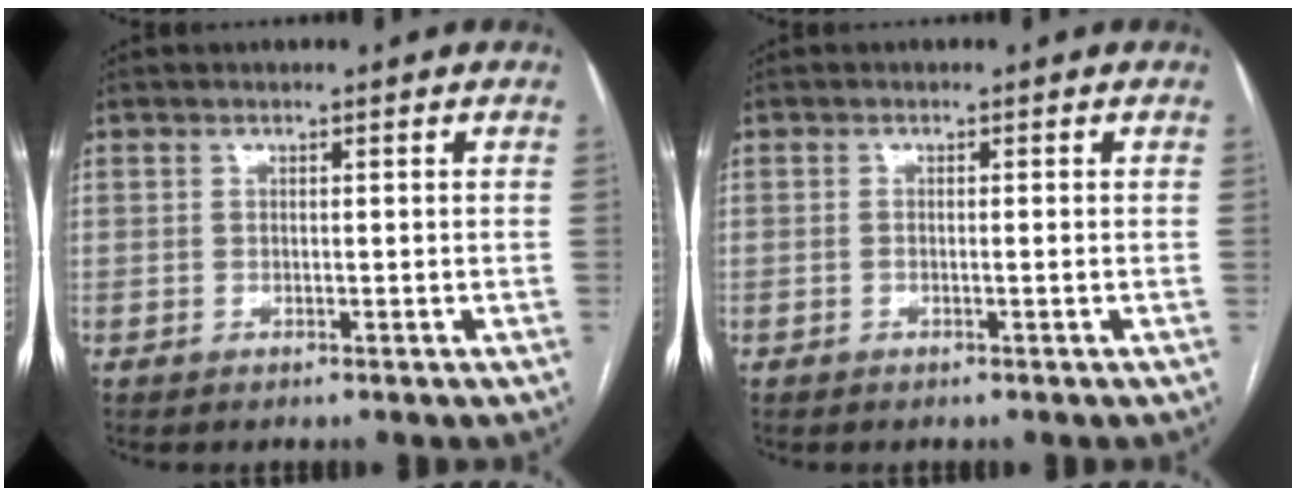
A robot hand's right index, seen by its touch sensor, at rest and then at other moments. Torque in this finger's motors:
{"motor_torque": [-0.05, 0.09, -0.04, -0.01]}